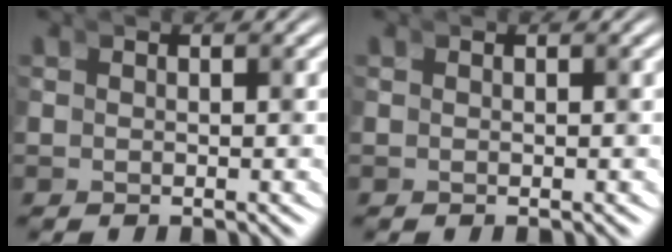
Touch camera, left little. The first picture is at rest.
{"total": 0.0}